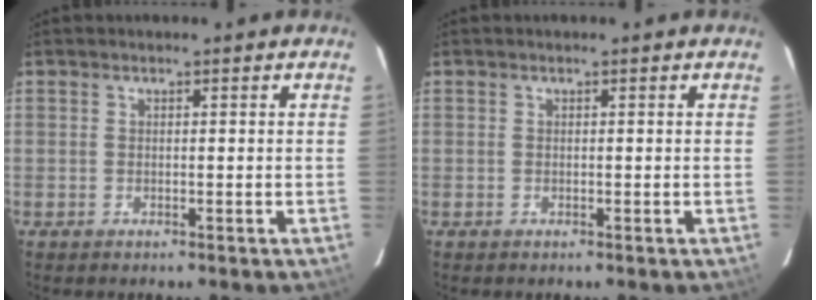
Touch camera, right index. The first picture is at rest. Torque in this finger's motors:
{"motor_torque": [0.00, 0.00, 0.00, 0.00]}